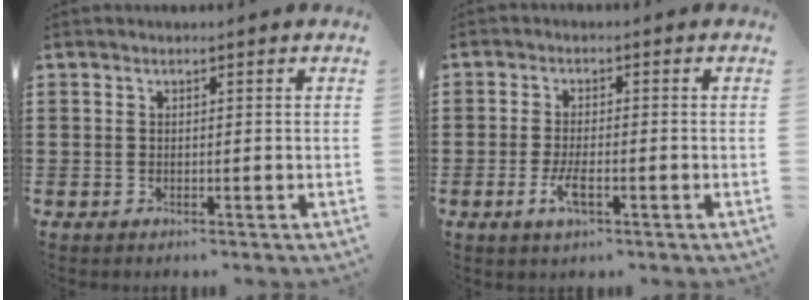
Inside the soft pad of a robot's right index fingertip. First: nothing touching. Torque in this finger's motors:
{"motor_torque": [1.75, 0.39, 0.25, 0.02]}